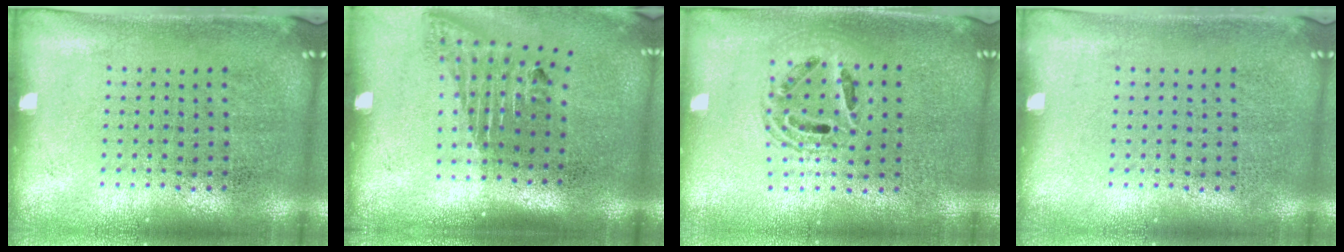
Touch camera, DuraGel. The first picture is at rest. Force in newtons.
{"total": 1.6, "press": 1.1, "slide": 1.1}
{"total": 1.3, "press": 1.2, "slide": 0.6}
{"total": 0.0}